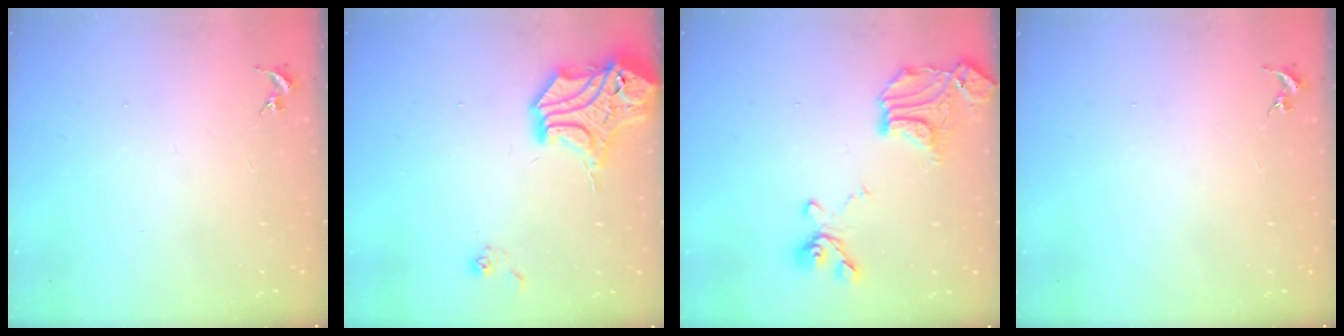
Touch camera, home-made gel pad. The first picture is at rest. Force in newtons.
{"total": 15.0, "press": 14.7, "slide": 2.7}
{"total": 19.1, "press": 19.0, "slide": 2.1}
{"total": 0.0}